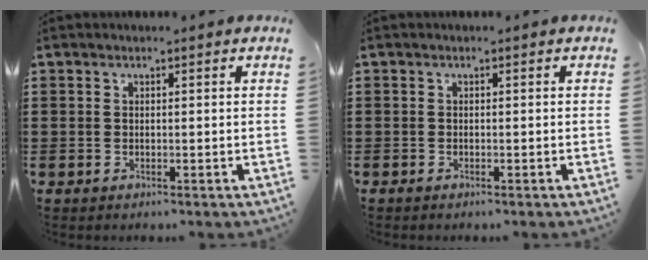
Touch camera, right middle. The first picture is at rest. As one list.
[{"total": 0.0}]